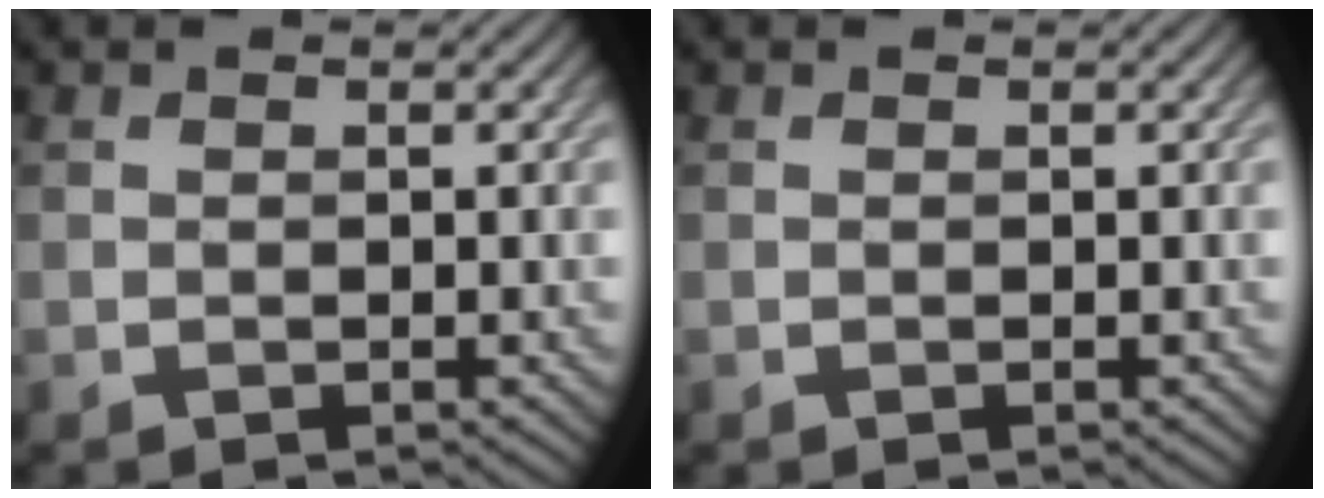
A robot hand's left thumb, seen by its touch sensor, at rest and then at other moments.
{"total": 0.0}